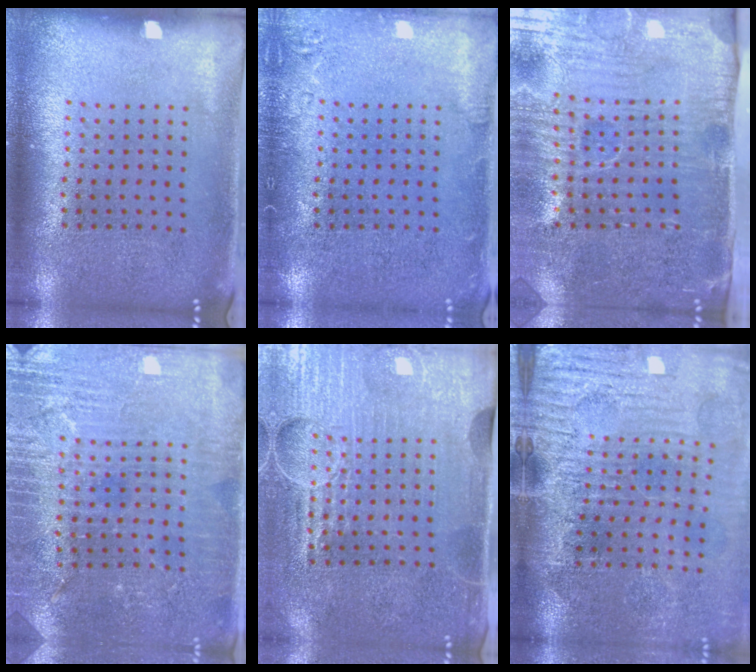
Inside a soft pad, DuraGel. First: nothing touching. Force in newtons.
{"total": 1.8, "press": 1.7, "slide": 0.4}
{"total": 5.2, "press": 4.4, "slide": 2.8}
{"total": 3.3, "press": 3.2, "slide": 0.6}
{"total": 4.4, "press": 4.0, "slide": 1.8}
{"total": 4.6, "press": 4.0, "slide": 2.4}